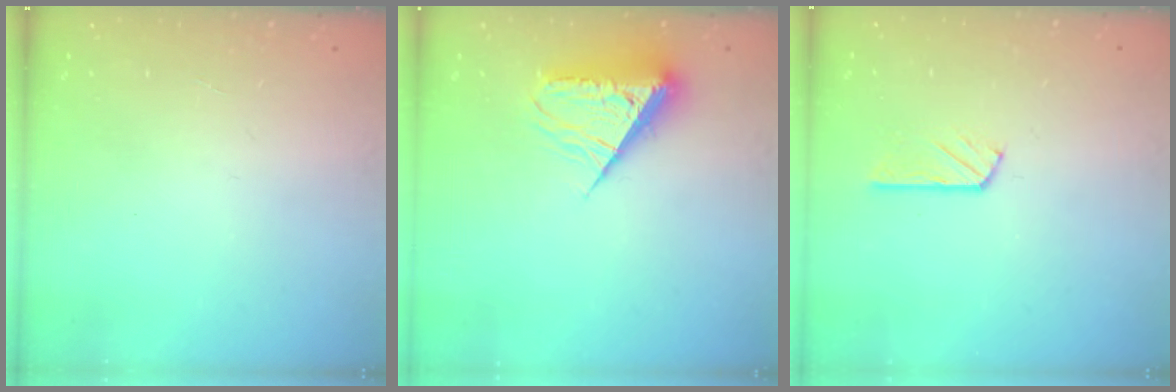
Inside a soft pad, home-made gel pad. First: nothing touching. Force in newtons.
{"total": 8.5, "press": 8.4, "slide": 1.2}
{"total": 3.4, "press": 3.4, "slide": 0.4}